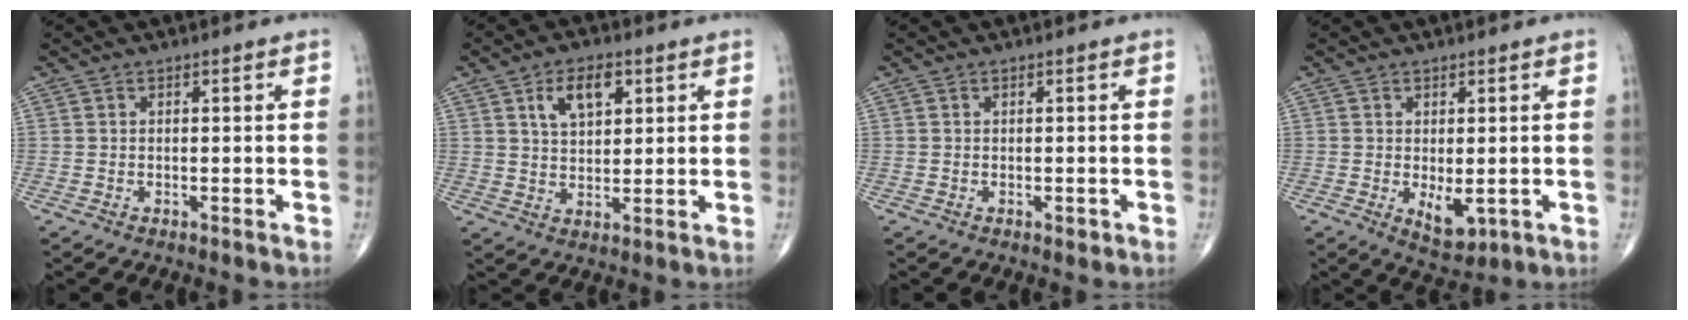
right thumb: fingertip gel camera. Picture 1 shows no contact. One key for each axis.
{"total": 7.7, "fx": 3.3, "fy": 4.2, "fz": 5.5, "tx": -0.077, "ty": -0.009, "tz": 0.057}
{"total": 0.9, "fx": -0.2, "fy": 0.6, "fz": 0.6, "tx": -0.005, "ty": -0.001, "tz": -0.003}
{"total": 4.7, "fx": -0.7, "fy": 2.4, "fz": 4.0, "tx": -0.048, "ty": -0.011, "tz": 0.002}